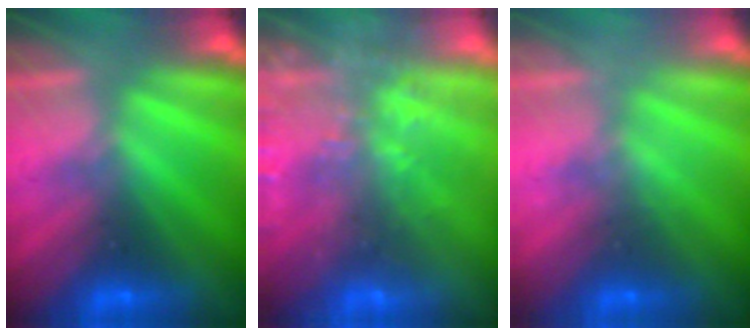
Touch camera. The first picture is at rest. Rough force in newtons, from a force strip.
{"total": 7.3}
{"total": 2.1}